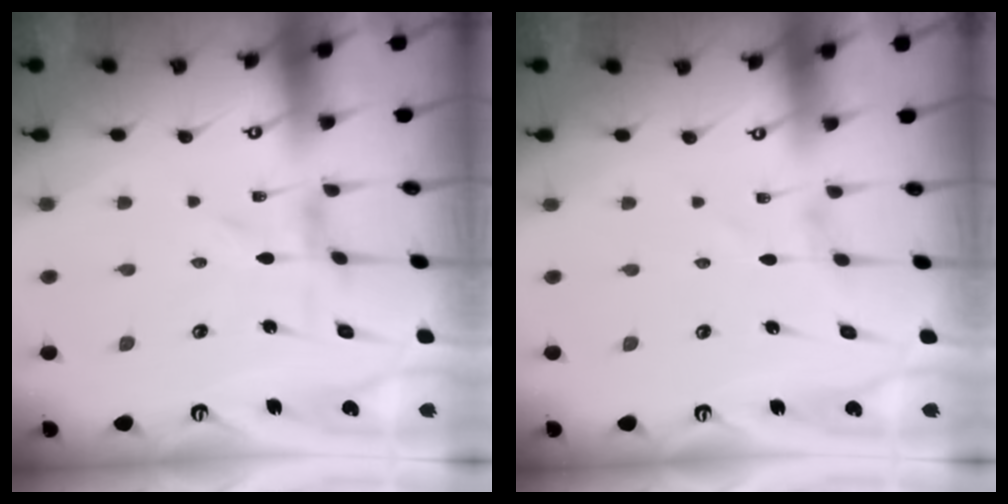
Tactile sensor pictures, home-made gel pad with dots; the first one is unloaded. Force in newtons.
{"total": 0.8, "press": 0.8, "slide": 0.0}